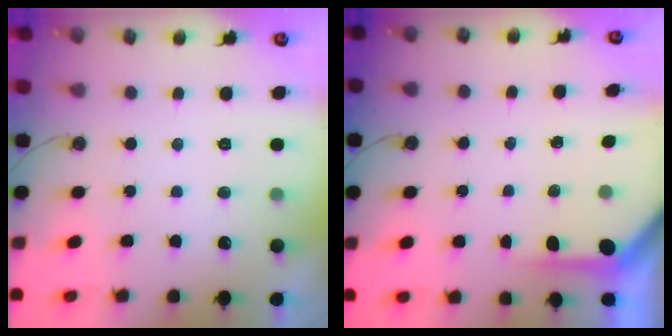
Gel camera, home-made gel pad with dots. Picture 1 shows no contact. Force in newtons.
{"total": 3.9, "press": 3.9, "slide": 0.3}